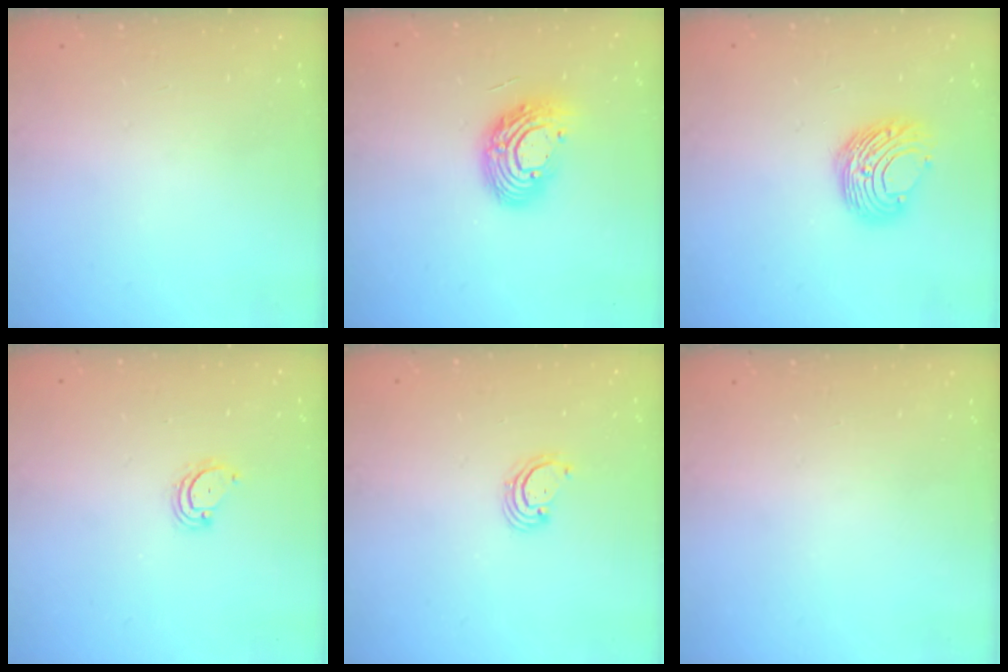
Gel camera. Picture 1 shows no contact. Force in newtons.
{"total": 12.1, "press": 12.0, "slide": 1.0}
{"total": 9.1, "press": 9.1, "slide": 0.4}
{"total": 2.3, "press": 2.3, "slide": 0.2}
{"total": 2.8, "press": 2.8, "slide": 0.3}
{"total": 0.0}